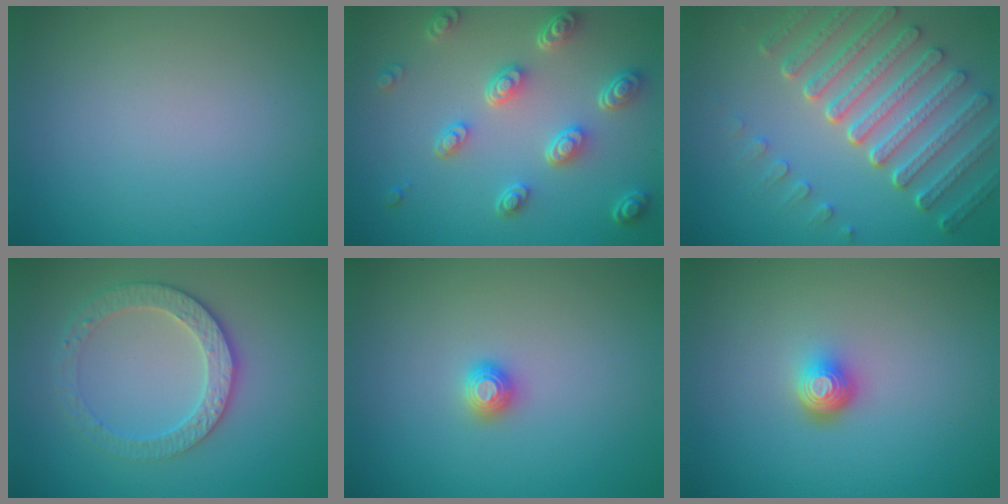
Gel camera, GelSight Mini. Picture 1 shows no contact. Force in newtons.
{"total": 5.2, "press": 3.8, "slide": 3.5}
{"total": 7.2, "press": 5.3, "slide": 4.9}
{"total": 3.3, "press": 3.2, "slide": 0.9}
{"total": 0.9, "press": 0.9, "slide": 0.0}
{"total": 2.3, "press": 1.5, "slide": 1.7}